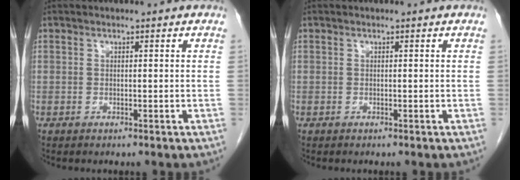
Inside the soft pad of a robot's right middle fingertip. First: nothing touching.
{"total": 0.0}